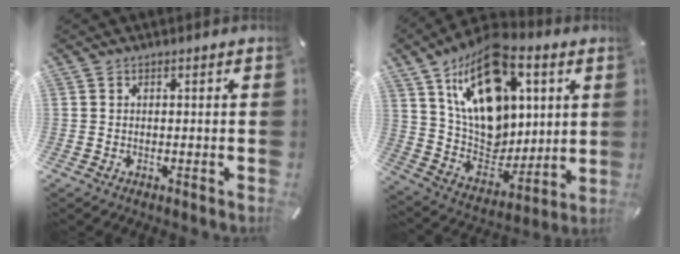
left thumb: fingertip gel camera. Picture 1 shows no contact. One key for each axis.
{"total": 21.2, "fx": 9.4, "fy": 14.5, "fz": 12.3, "tx": -0.204, "ty": -0.052, "tz": 0.170}